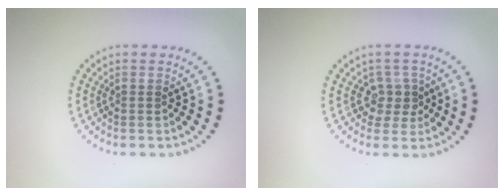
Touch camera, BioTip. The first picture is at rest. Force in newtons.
{"total": 2.2, "press": 1.9, "slide": 1.1}